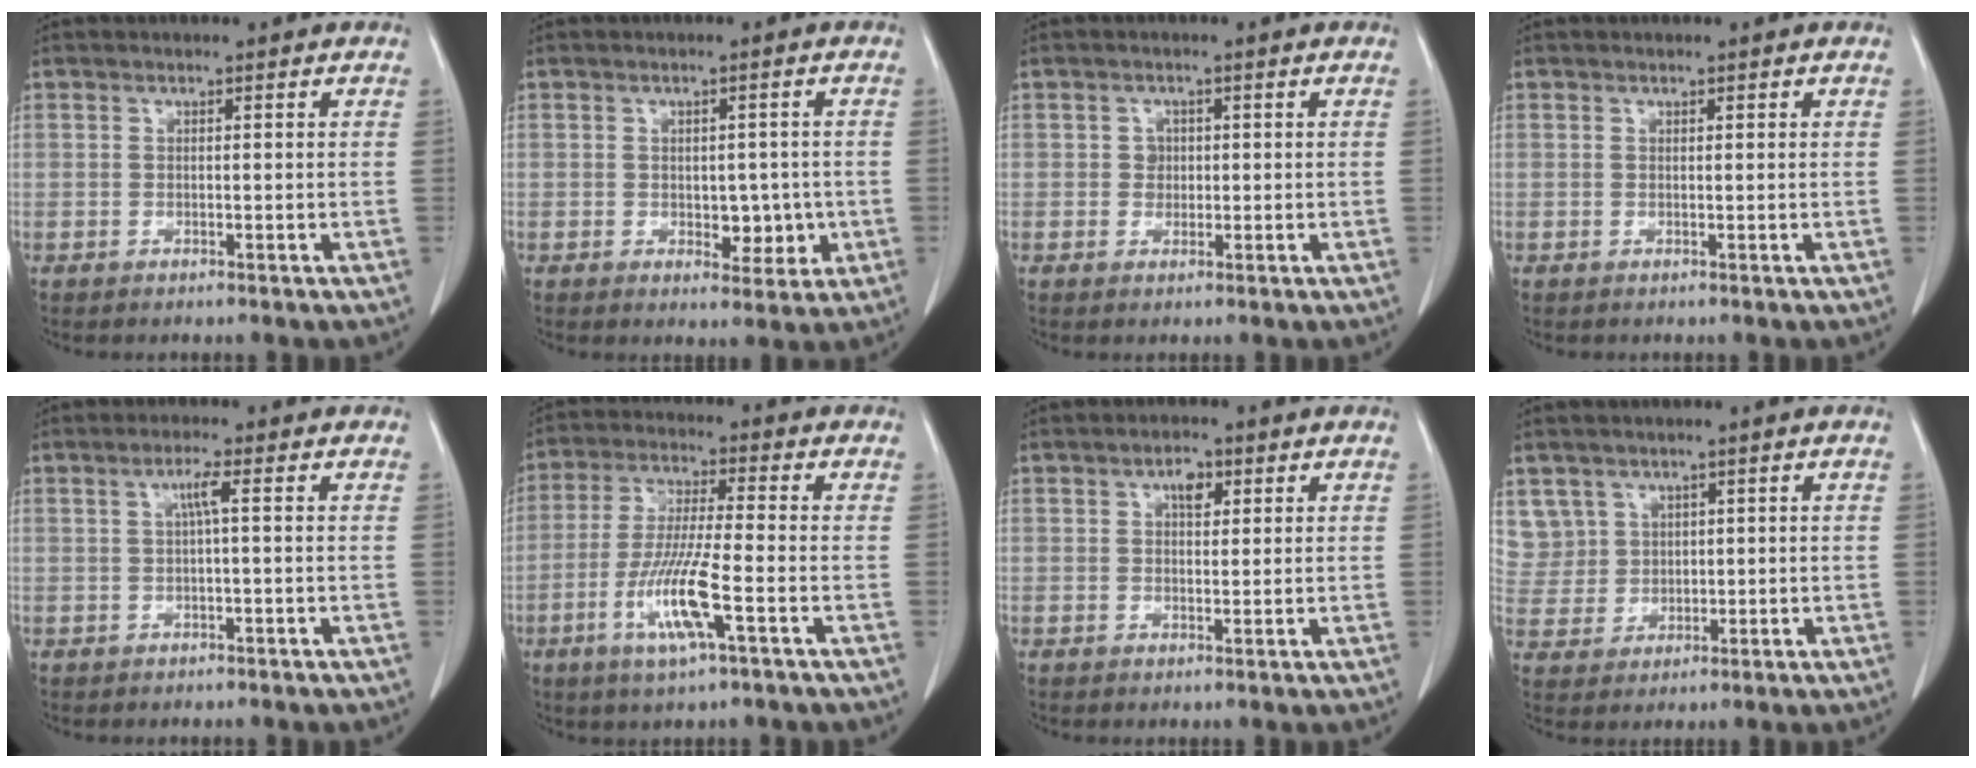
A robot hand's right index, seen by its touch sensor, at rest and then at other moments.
{"total": 4.6, "force": [-0.7, 2.8, 3.5], "torque": [-0.035, 0.001, -0.002]}
{"total": 1.7, "force": [0.1, 1.6, 0.5], "torque": [-0.005, 0.003, 0.001]}
{"total": 0.0}
{"total": 2.2, "force": [0.4, -0.3, 2.1], "torque": [-0.042, 0.003, 0.007]}
{"total": 10.3, "force": [-3.9, 0.4, 9.5], "torque": [-0.191, -0.015, -0.077]}
{"total": 2.7, "force": [1.2, 1.4, 2.0], "torque": [-0.032, 0.004, 0.019]}
{"total": 6.3, "force": [3.2, 5.4, -0.3], "torque": [0.008, 0.011, 0.076]}